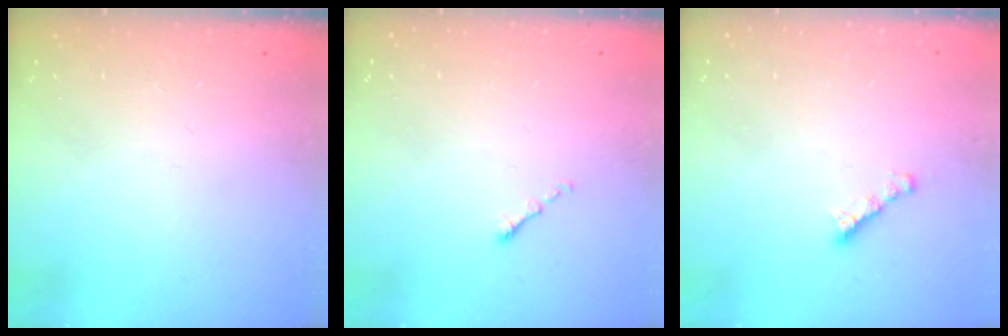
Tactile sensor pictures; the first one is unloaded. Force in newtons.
{"total": 0.6, "press": 0.5, "slide": 0.2}
{"total": 3.0, "press": 3.0, "slide": 0.1}